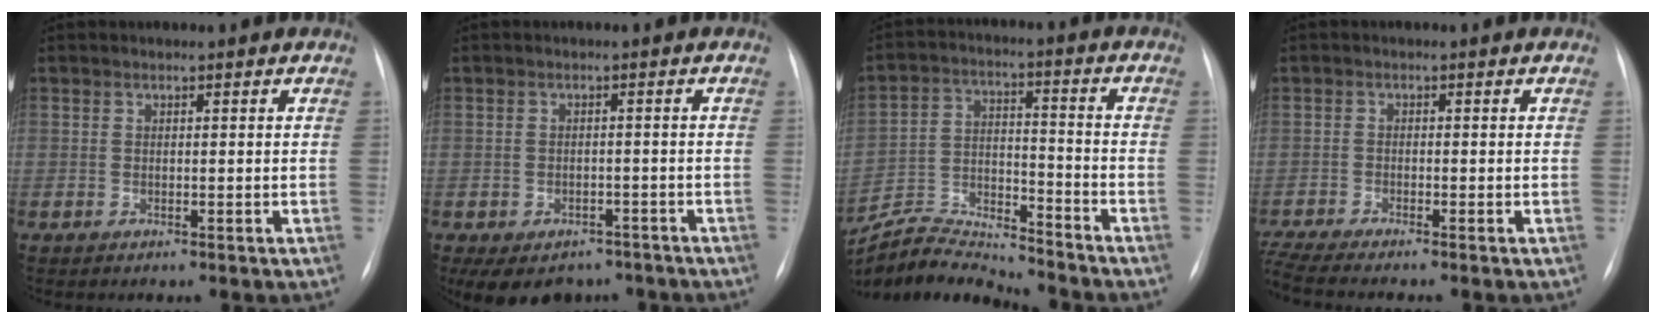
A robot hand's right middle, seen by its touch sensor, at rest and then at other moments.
{"total": 10.1, "force": [-7.2, 6.3, 3.2], "torque": [-0.060, 0.007, -0.086]}
{"total": 11.4, "force": [-11.4, -0.2, 0.9], "torque": [-0.021, 0.019, -0.214]}
{"total": 5.7, "force": [-5.1, -0.8, 2.6], "torque": [-0.052, -0.011, -0.090]}